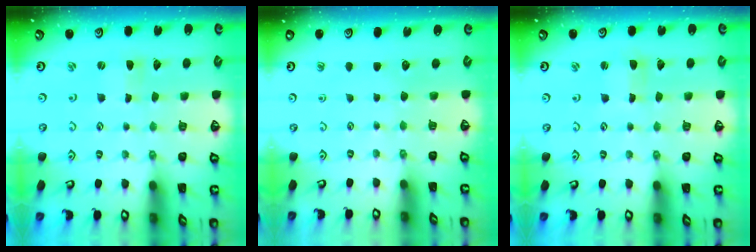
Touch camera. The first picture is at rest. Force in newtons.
{"total": 0.0}
{"total": 1.2, "press": 1.1, "slide": 0.3}